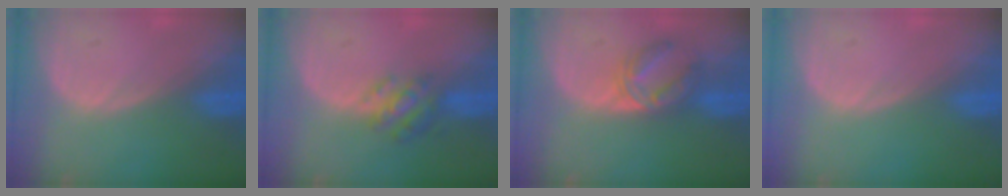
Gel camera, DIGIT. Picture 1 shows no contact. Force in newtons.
{"total": 4.8, "press": 4.6, "slide": 1.6}
{"total": 5.5, "press": 5.4, "slide": 1.1}
{"total": 0.0}